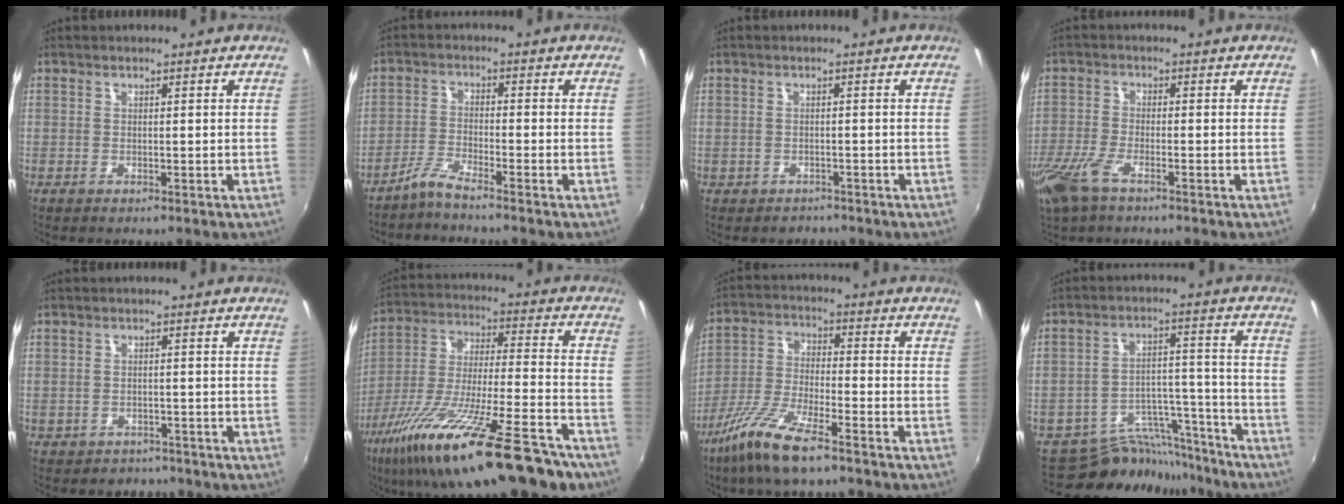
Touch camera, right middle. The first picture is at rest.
{"total": 3.3, "force": [-3.0, -0.8, 1.2], "torque": [-0.041, -0.001, -0.063]}
{"total": 1.6, "force": [-1.2, 1.0, -0.2], "torque": [-0.003, 0.000, -0.015]}
{"total": 8.2, "force": [-5.2, 2.7, 5.7], "torque": [-0.142, -0.022, -0.107]}
{"total": 2.8, "force": [-2.1, 1.8, -0.1], "torque": [-0.008, -0.002, -0.027]}
{"total": 26.1, "force": [-17.7, 5.0, 18.5], "torque": [-0.337, -0.070, -0.286]}
{"total": 11.1, "force": [-7.9, 1.5, 7.6], "torque": [-0.163, -0.019, -0.153]}
{"total": 12.3, "force": [-11.5, 4.2, 1.3], "torque": [-0.023, 0.040, -0.168]}